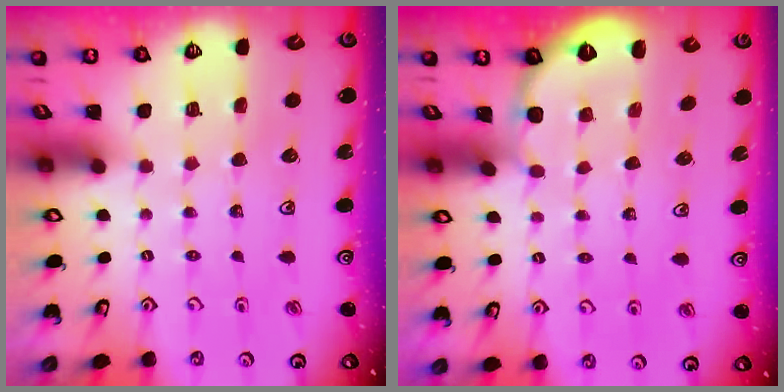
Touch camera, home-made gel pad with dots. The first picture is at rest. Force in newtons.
{"total": 1.3, "press": 1.3, "slide": 0.1}